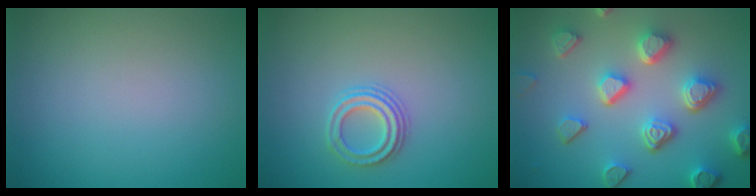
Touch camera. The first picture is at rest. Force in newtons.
{"total": 2.3, "press": 2.2, "slide": 0.8}
{"total": 6.7, "press": 5.3, "slide": 4.0}